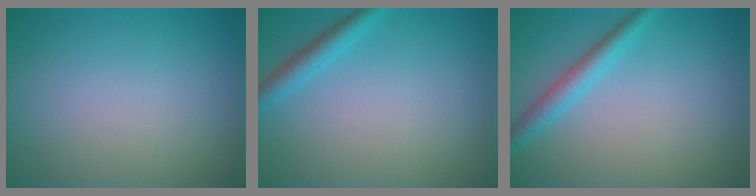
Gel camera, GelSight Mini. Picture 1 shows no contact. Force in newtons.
{"total": 2.2, "press": 2.2, "slide": 0.1}
{"total": 2.6, "press": 2.5, "slide": 0.1}